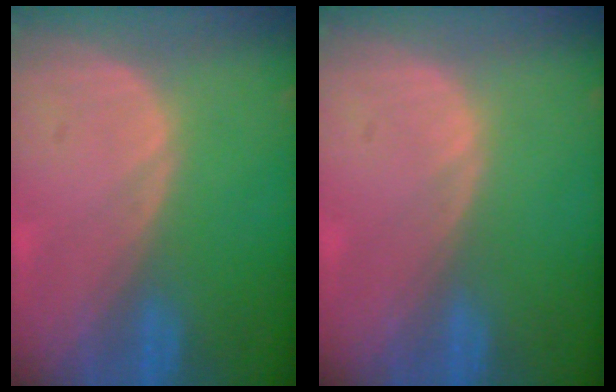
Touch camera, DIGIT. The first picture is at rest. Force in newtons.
{"total": 0.0}